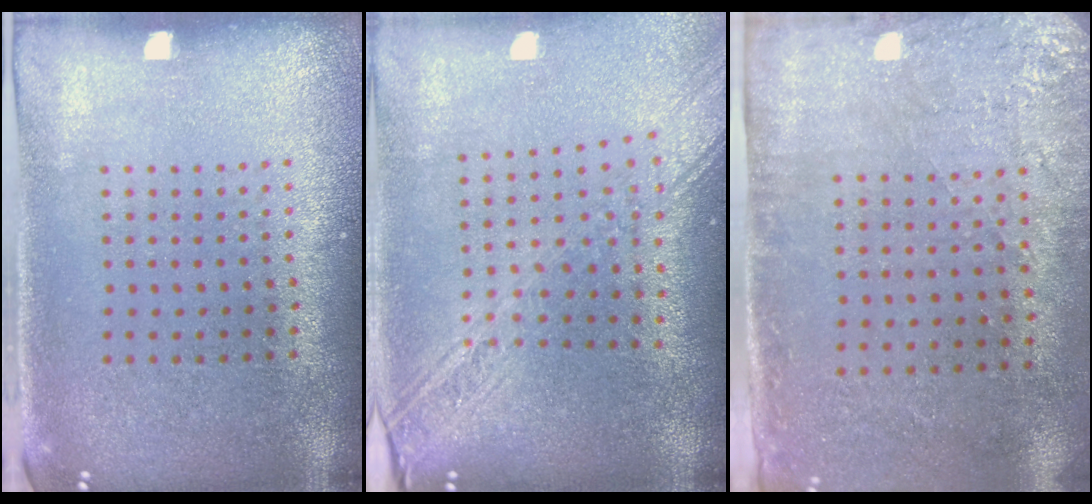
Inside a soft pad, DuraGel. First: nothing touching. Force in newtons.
{"total": 2.6, "press": 2.1, "slide": 1.6}
{"total": 2.9, "press": 2.3, "slide": 1.7}